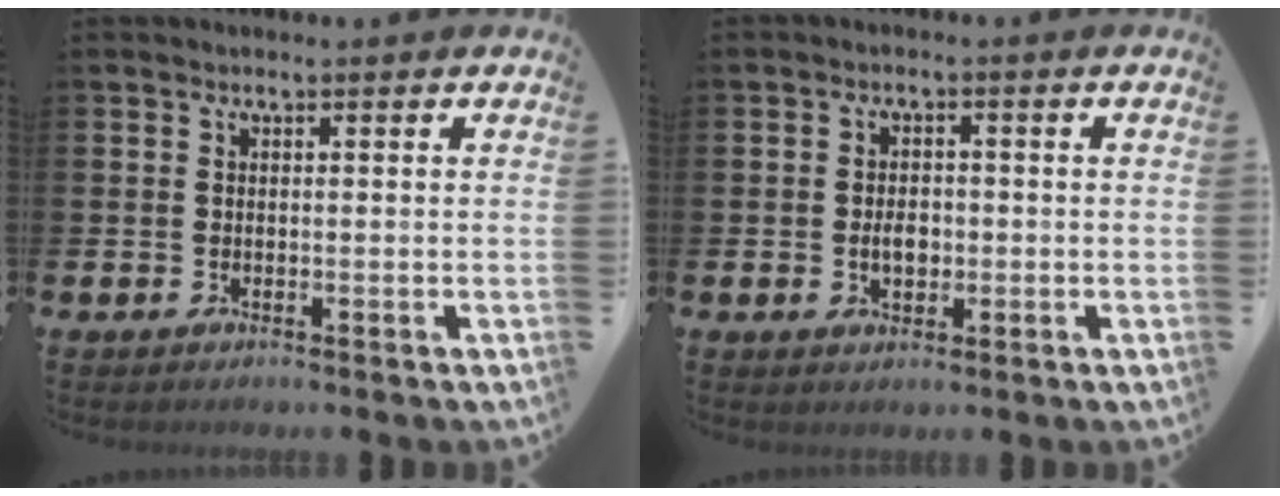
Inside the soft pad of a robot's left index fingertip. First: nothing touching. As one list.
[{"total": 2.8, "force": [-0.4, 1.9, 2.0], "torque": [-0.021, -0.003, -0.012]}]